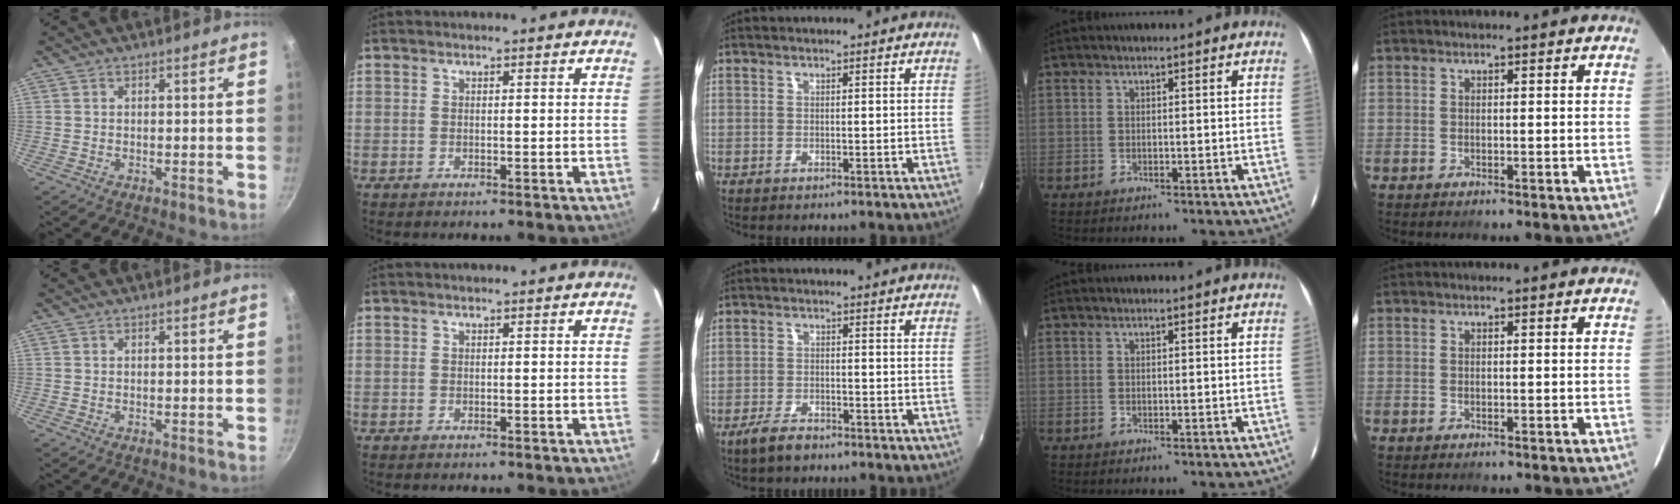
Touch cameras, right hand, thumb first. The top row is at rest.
{"middle": {"total": 4.3, "force": [-3.4, 1.5, 2.1], "torque": [-0.060, -0.005, -0.064]}}